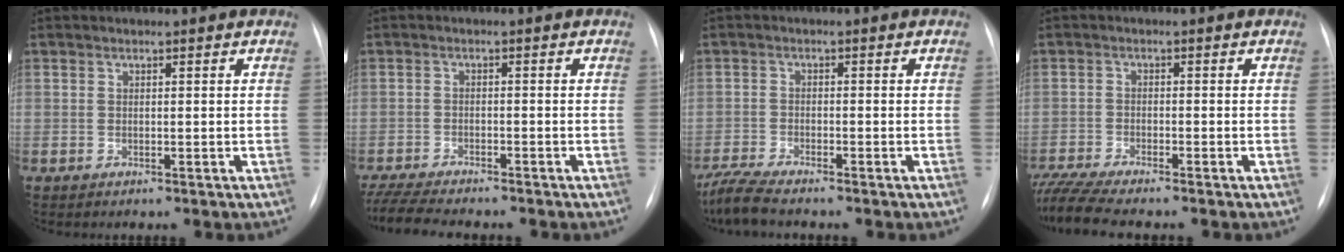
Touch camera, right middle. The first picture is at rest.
{"total": 10.4, "force": [-9.2, 1.5, 4.6], "torque": [-0.077, -0.015, -0.144]}
{"total": 5.1, "force": [-4.5, -0.2, 2.2], "torque": [-0.047, -0.019, -0.086]}
{"total": 7.6, "force": [-6.8, -0.5, 3.2], "torque": [-0.060, -0.017, -0.120]}